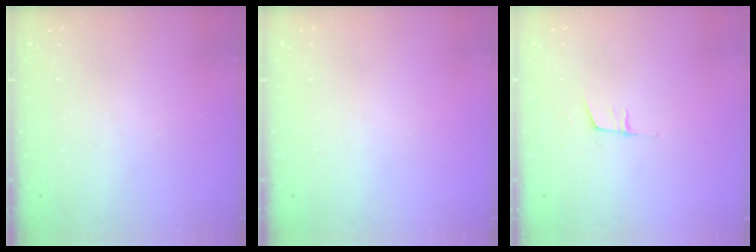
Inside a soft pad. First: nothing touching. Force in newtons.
{"total": 0.0}
{"total": 5.1, "press": 4.3, "slide": 2.6}